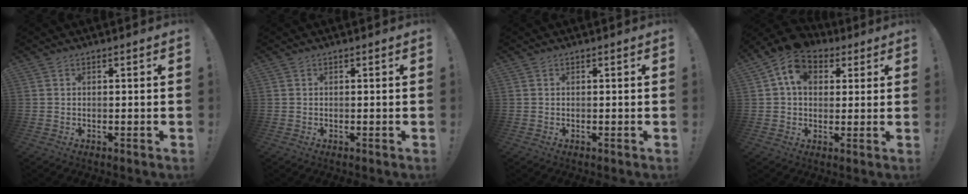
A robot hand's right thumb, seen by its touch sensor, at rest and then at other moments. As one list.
[{"total": 0.0}, {"total": 0.0}, {"total": 11.7, "force": [4.7, 8.7, 6.2], "torque": [-0.100, -0.011, 0.090]}]